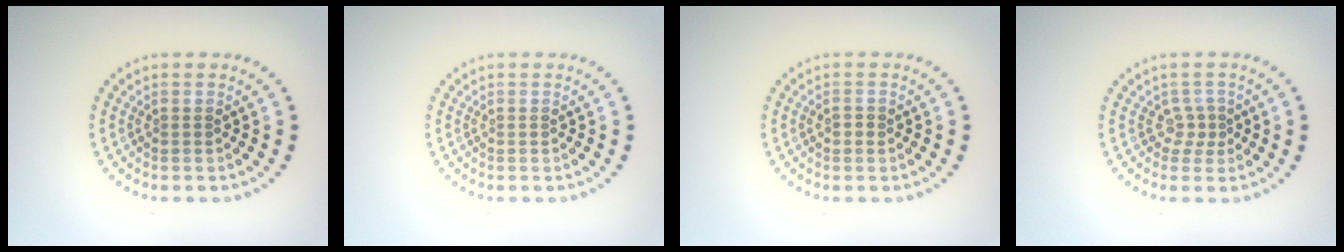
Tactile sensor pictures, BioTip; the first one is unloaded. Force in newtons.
{"total": 0.0}
{"total": 0.8, "press": 0.8, "slide": 0.1}
{"total": 1.6, "press": 1.0, "slide": 1.2}